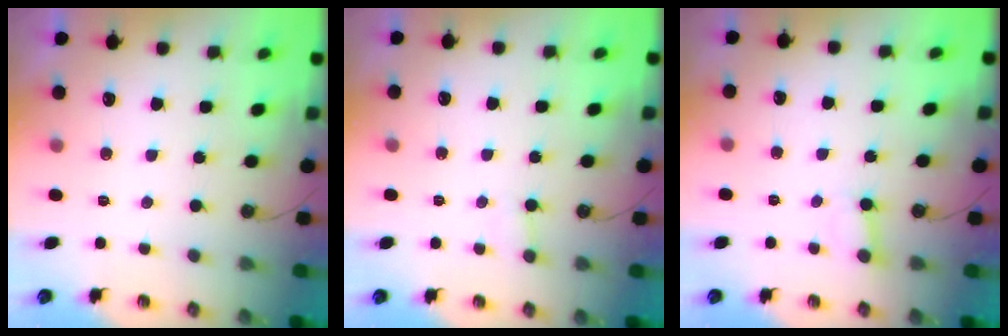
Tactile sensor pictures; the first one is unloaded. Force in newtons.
{"total": 4.2, "press": 4.2, "slide": 0.4}
{"total": 2.4, "press": 2.4, "slide": 0.0}